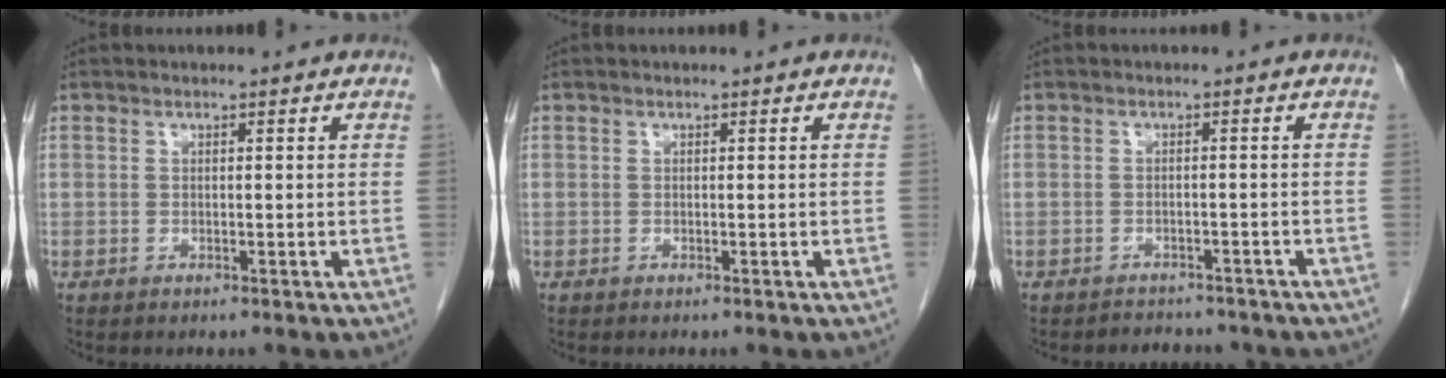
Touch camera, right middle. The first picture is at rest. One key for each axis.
{"total": 0.0}
{"total": 6.3, "fx": -5.6, "fy": 2.6, "fz": 1.2, "tx": -0.014, "ty": 0.004, "tz": -0.059}